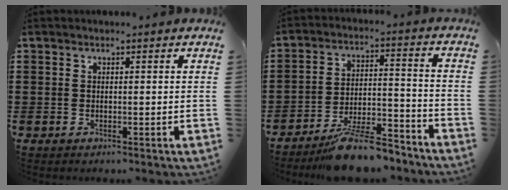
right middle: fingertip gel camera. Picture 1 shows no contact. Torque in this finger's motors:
{"motor_torque": [1.02, -0.90, 0.49, 0.21]}